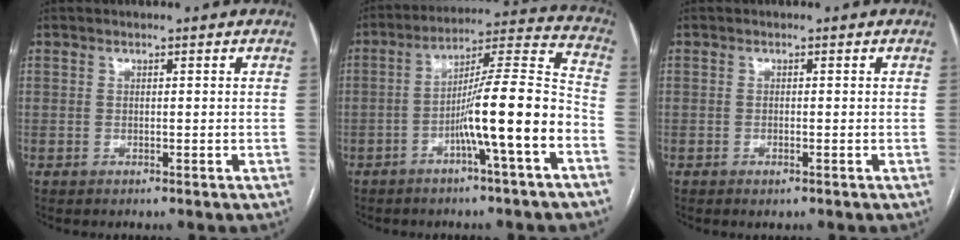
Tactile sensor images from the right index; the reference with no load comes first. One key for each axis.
{"total": 13.6, "fx": -5.0, "fy": -0.4, "fz": 12.6, "tx": -0.201, "ty": 0.019, "tz": -0.084}
{"total": 0.8, "fx": -0.5, "fy": 0.2, "fz": 0.6, "tx": -0.010, "ty": -0.002, "tz": -0.006}